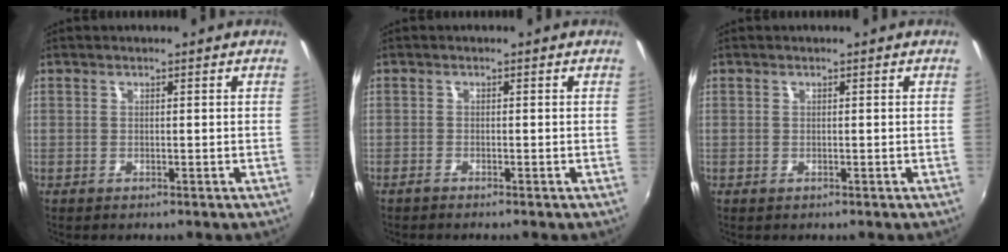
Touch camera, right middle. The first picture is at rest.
{"total": 0.9, "force": [-0.8, 0.0, 0.4], "torque": [-0.008, -0.003, -0.017]}
{"total": 0.0}